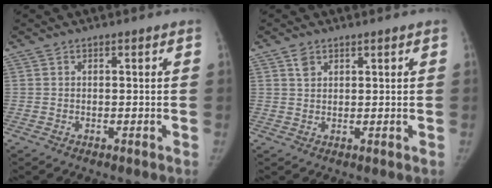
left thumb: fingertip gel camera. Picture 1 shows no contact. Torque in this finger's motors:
{"motor_torque": [0.49, 0.26, 0.09, -0.43, 0.05]}